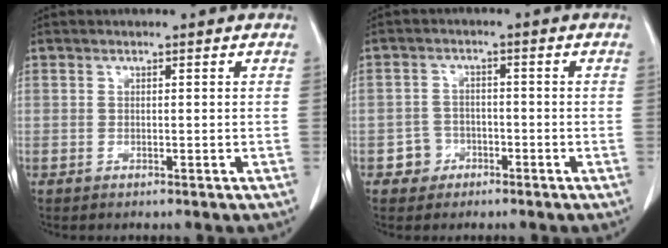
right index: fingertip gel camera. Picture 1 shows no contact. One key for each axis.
{"total": 3.3, "fx": -1.7, "fy": 2.8, "fz": 0.0, "tx": 0.010, "ty": 0.016, "tz": -0.029}